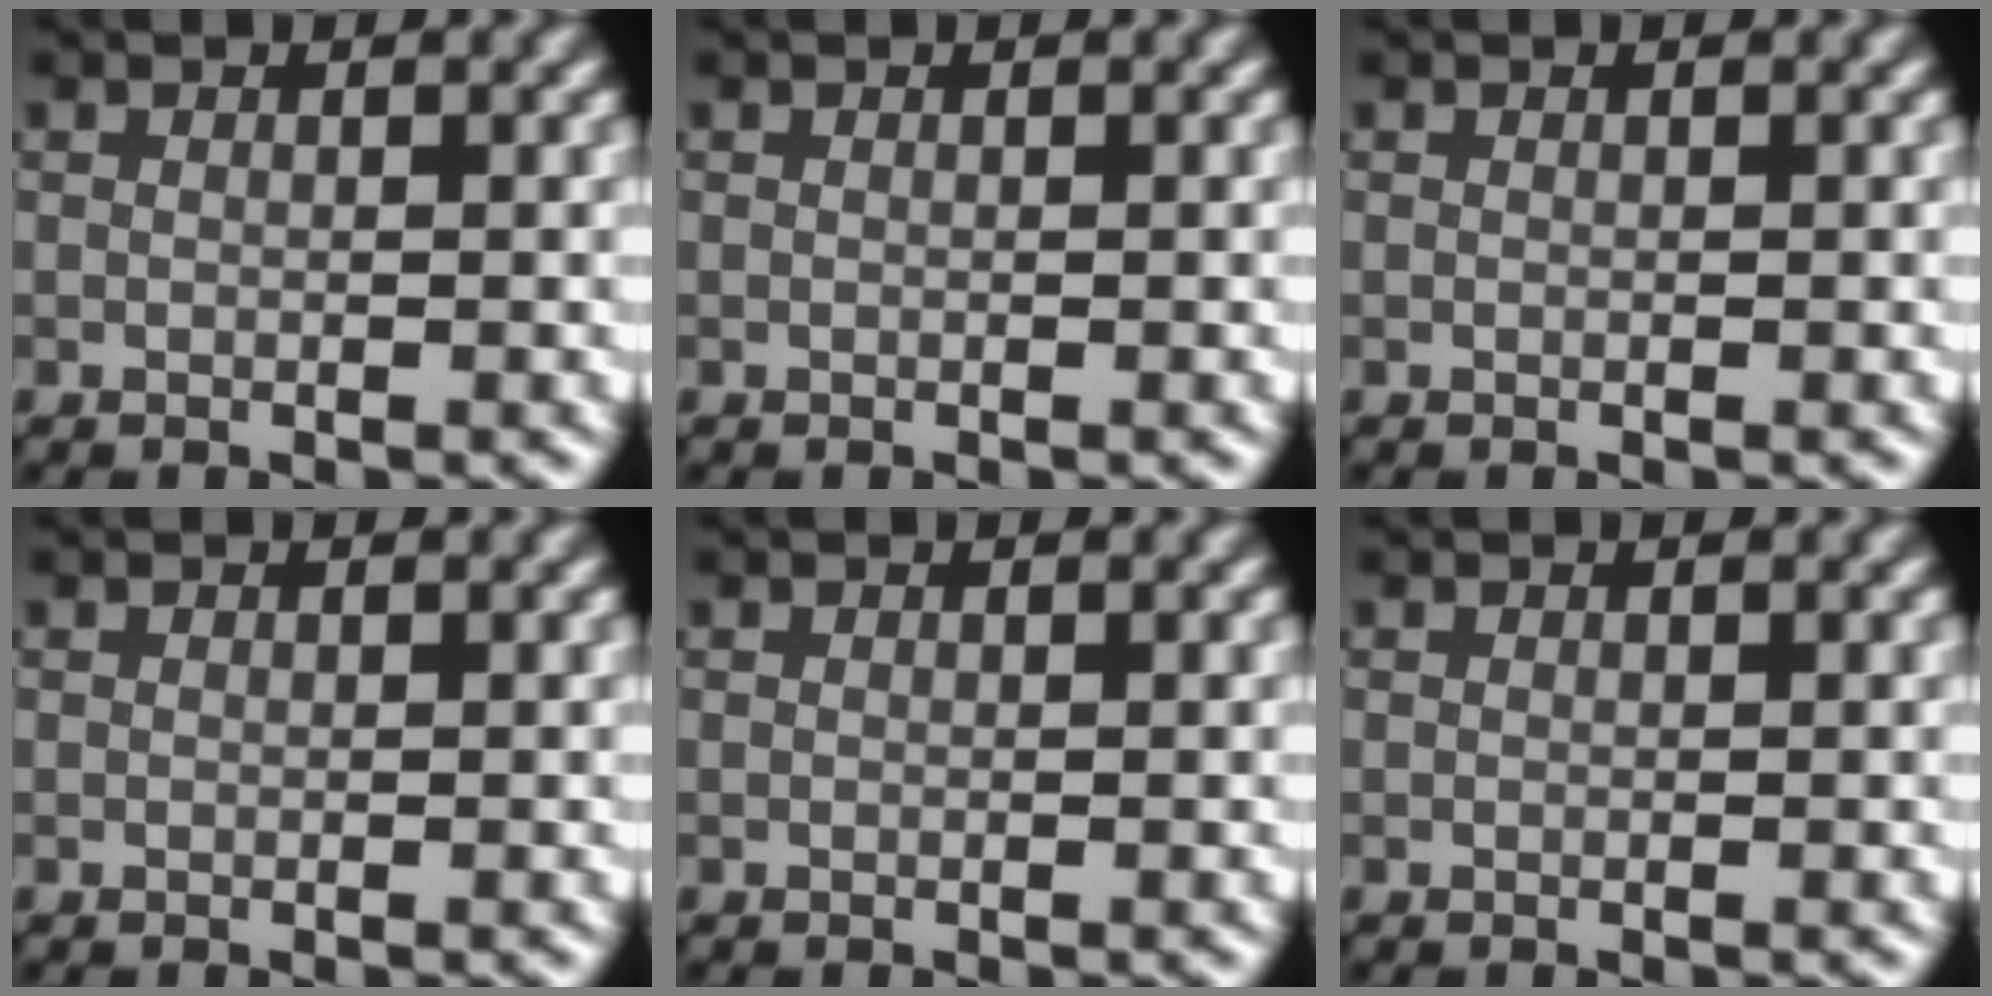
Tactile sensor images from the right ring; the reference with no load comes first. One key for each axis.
{"total": 0.0}
{"total": 0.0}
{"total": 0.0}
{"total": 0.0}
{"total": 0.0}